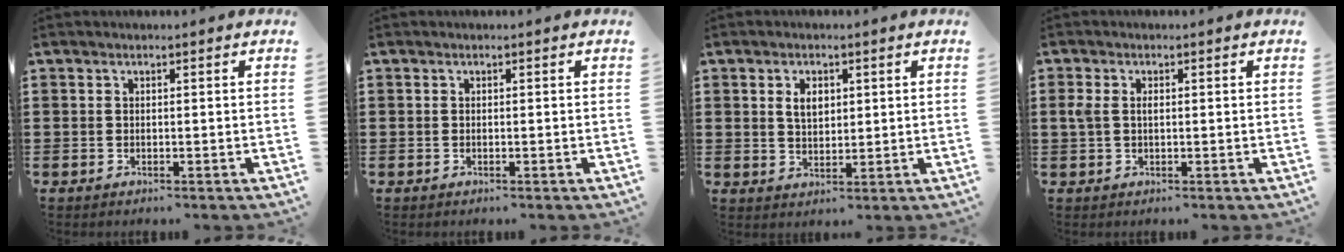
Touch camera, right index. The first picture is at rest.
{"total": 0.0}
{"total": 3.3, "force": [1.0, 2.1, 2.3], "torque": [-0.053, 0.010, 0.016]}
{"total": 2.1, "force": [0.3, 1.2, 1.7], "torque": [-0.043, 0.004, 0.001]}